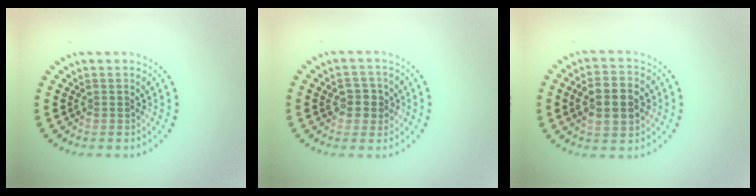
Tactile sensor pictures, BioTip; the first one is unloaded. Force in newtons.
{"total": 2.5, "press": 2.5, "slide": 0.5}
{"total": 5.5, "press": 5.5, "slide": 0.4}